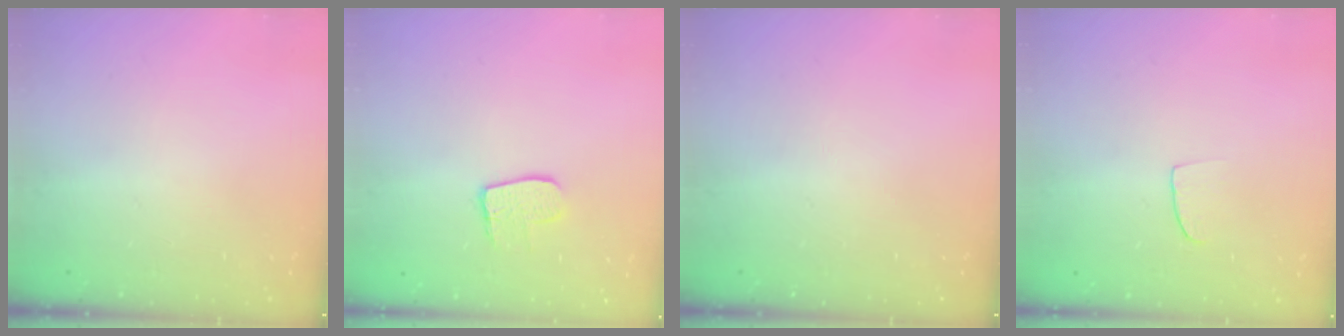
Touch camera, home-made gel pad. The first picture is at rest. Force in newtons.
{"total": 8.0, "press": 8.0, "slide": 0.5}
{"total": 0.0}
{"total": 5.5, "press": 5.4, "slide": 0.5}